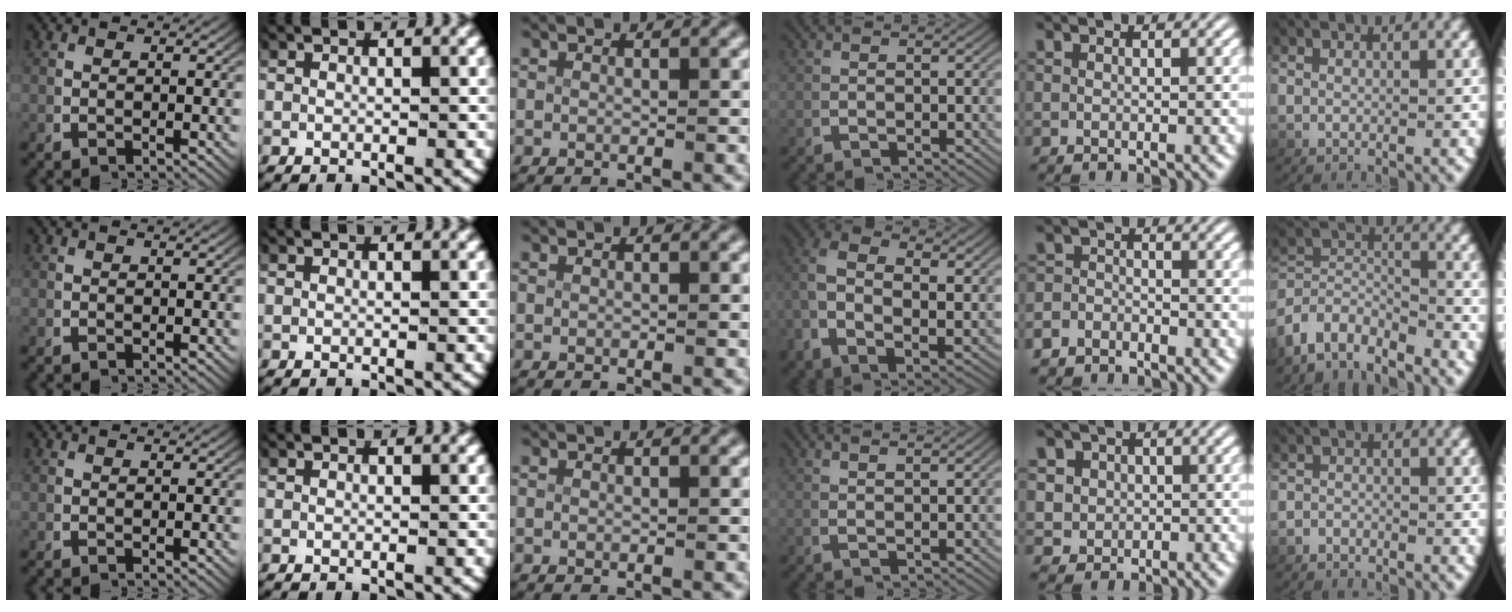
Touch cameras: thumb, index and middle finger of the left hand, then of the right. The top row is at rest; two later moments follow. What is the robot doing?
{"motion": "lift_and_place", "object": "coat"}